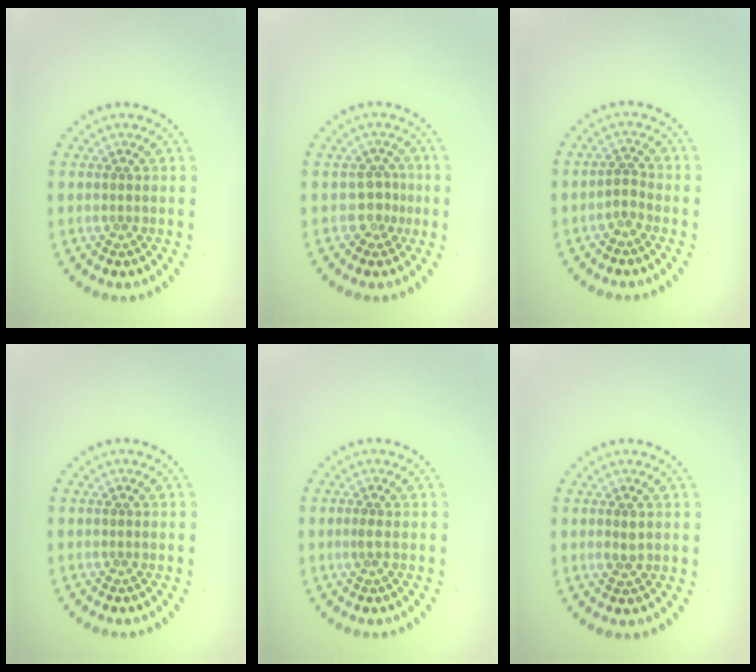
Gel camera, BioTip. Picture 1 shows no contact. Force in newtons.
{"total": 1.9, "press": 1.3, "slide": 1.3}
{"total": 1.4, "press": 1.0, "slide": 1.0}
{"total": 0.0}
{"total": 0.8, "press": 0.5, "slide": 0.6}
{"total": 1.3, "press": 1.3, "slide": 0.2}